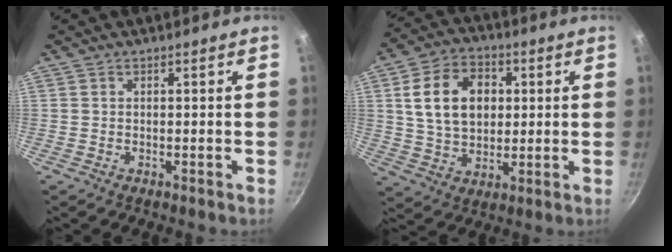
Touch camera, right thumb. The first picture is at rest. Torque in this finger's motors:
{"motor_torque": [-0.40, 0.93, 0.21, 0.14, 0.13]}